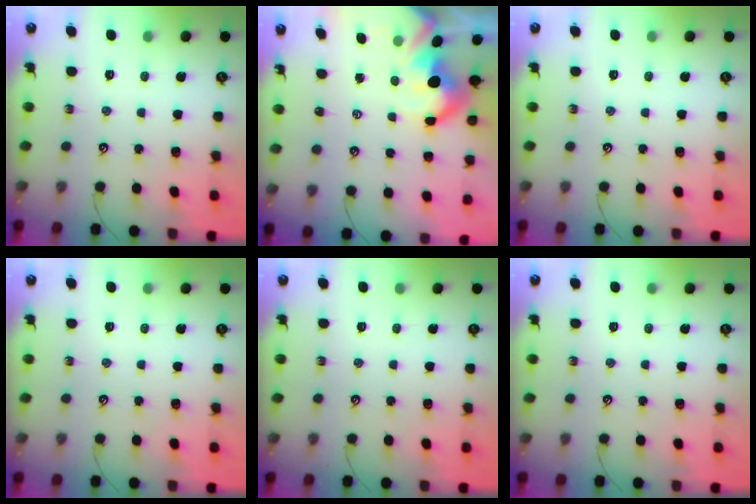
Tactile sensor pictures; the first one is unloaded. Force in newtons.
{"total": 7.7, "press": 7.6, "slide": 1.1}
{"total": 0.0}
{"total": 0.0}
{"total": 0.0}
{"total": 0.0}